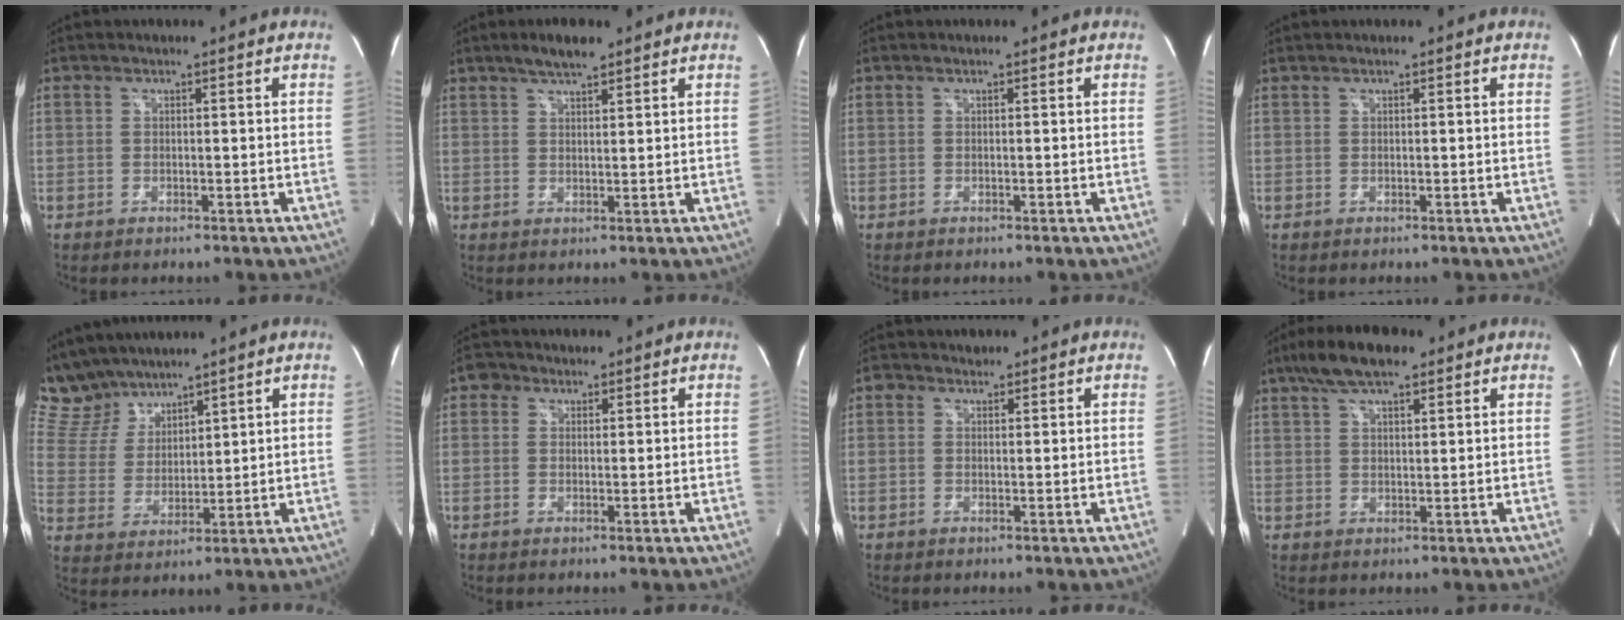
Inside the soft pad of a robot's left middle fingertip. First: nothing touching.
{"total": 3.6, "force": [2.9, 0.5, 2.0], "torque": [-0.046, 0.004, 0.054]}
{"total": 0.0}
{"total": 0.0}
{"total": 9.0, "force": [8.3, 3.3, 1.3], "torque": [-0.046, 0.017, 0.180]}
{"total": 2.4, "force": [1.3, 1.9, 0.6], "torque": [-0.011, 0.008, 0.016]}
{"total": 1.6, "force": [1.0, 1.3, 0.2], "torque": [-0.002, 0.006, 0.012]}
{"total": 8.0, "force": [5.6, 2.5, 5.1], "torque": [-0.101, 0.019, 0.099]}